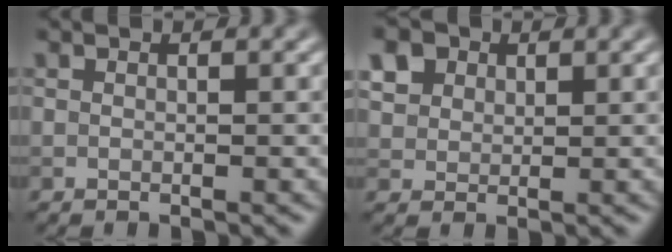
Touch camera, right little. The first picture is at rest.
{"total": 5.4, "force": [2.8, 3.9, 2.5], "torque": [-0.088, 0.016, 0.053]}